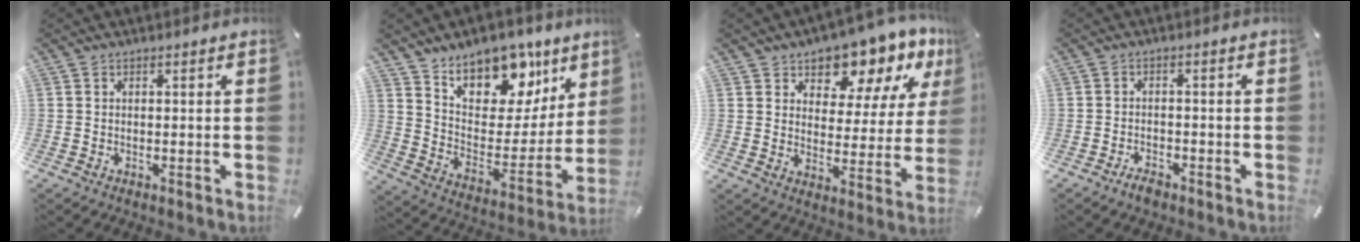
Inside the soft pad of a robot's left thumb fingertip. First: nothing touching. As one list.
[{"total": 16.8, "force": [12.7, 9.1, 6.1], "torque": [-0.081, -0.107, 0.221]}, {"total": 11.4, "force": [9.3, 5.8, 3.0], "torque": [-0.045, -0.079, 0.164]}, {"total": 2.6, "force": [-2.1, 1.1, 1.0], "torque": [-0.025, 0.009, -0.044]}]